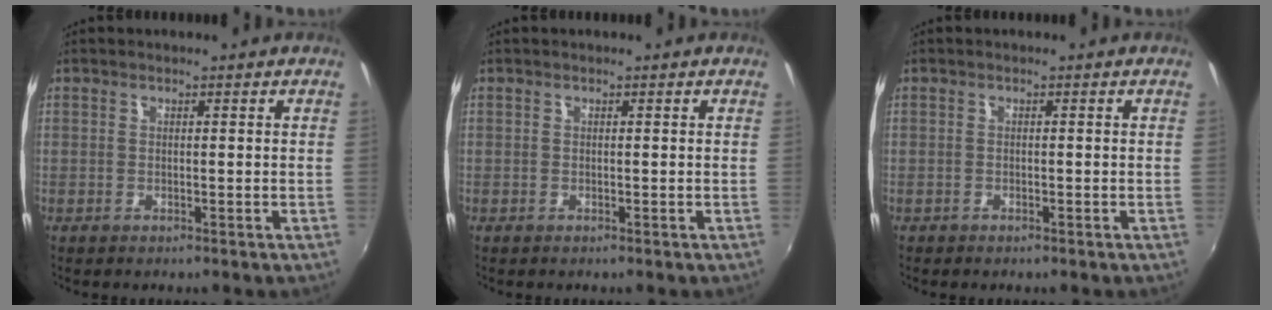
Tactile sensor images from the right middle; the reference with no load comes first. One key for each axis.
{"total": 0.0}
{"total": 0.6, "fx": -0.5, "fy": 0.3, "fz": 0.1, "tx": -0.005, "ty": -0.003, "tz": -0.010}